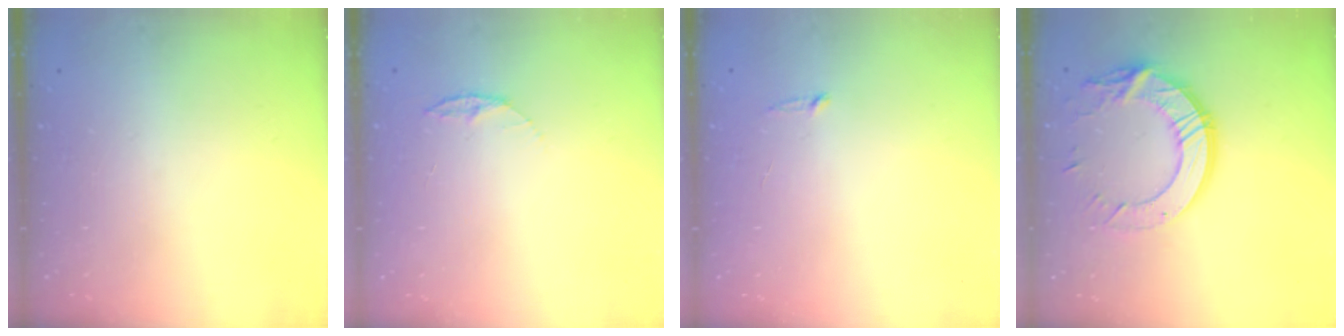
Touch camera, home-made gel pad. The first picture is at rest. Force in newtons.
{"total": 4.4, "press": 4.4, "slide": 0.5}
{"total": 2.5, "press": 2.5, "slide": 0.2}
{"total": 16.0, "press": 16.0, "slide": 1.0}